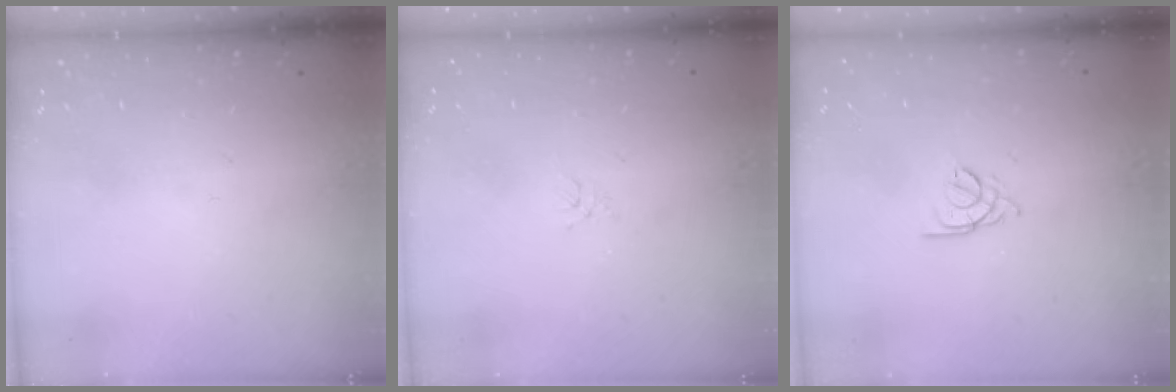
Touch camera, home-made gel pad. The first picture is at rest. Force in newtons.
{"total": 0.0}
{"total": 2.2, "press": 2.2, "slide": 0.5}